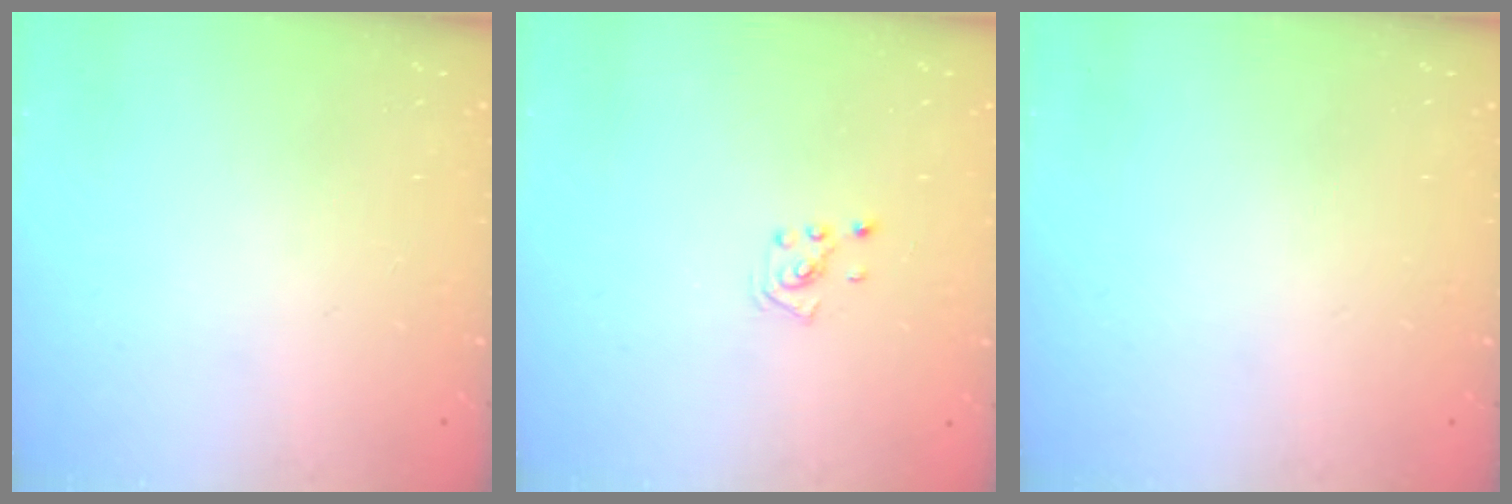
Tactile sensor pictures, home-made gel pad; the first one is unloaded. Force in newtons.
{"total": 2.0, "press": 2.0, "slide": 0.6}
{"total": 0.0}